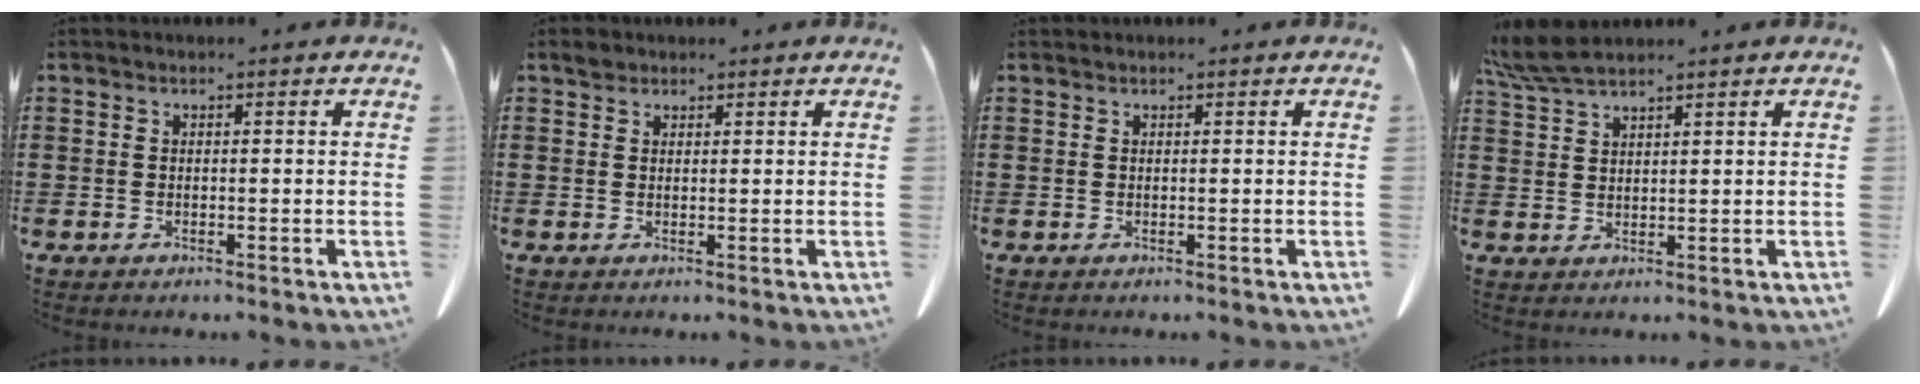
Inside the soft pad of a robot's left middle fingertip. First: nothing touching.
{"total": 1.4, "force": [1.1, 0.7, 0.3], "torque": [-0.010, 0.003, 0.022]}
{"total": 0.0}
{"total": 4.9, "force": [4.1, 0.5, 2.7], "torque": [-0.064, -0.005, 0.078]}